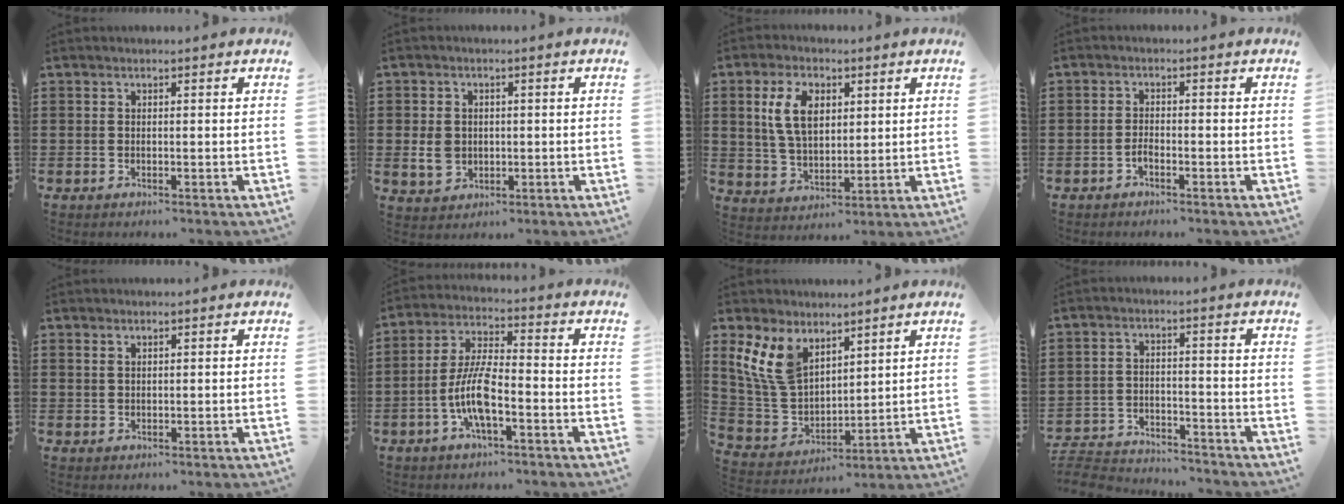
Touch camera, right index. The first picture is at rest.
{"total": 4.4, "force": [-0.4, 3.7, 2.4], "torque": [-0.059, 0.006, -0.009]}
{"total": 8.0, "force": [2.3, 4.8, 6.1], "torque": [-0.146, 0.009, 0.037]}
{"total": 1.3, "force": [-1.0, 0.5, 0.8], "torque": [-0.017, -0.003, -0.018]}
{"total": 0.8, "force": [0.6, 0.3, 0.3], "torque": [-0.008, 0.001, 0.013]}
{"total": 8.3, "force": [-2.9, 2.4, 7.3], "torque": [-0.177, -0.014, -0.064]}
{"total": 9.7, "force": [5.7, 5.8, 5.2], "torque": [-0.156, -0.016, 0.105]}
{"total": 4.3, "force": [-4.2, 0.7, 0.2], "torque": [-0.022, 0.000, -0.093]}